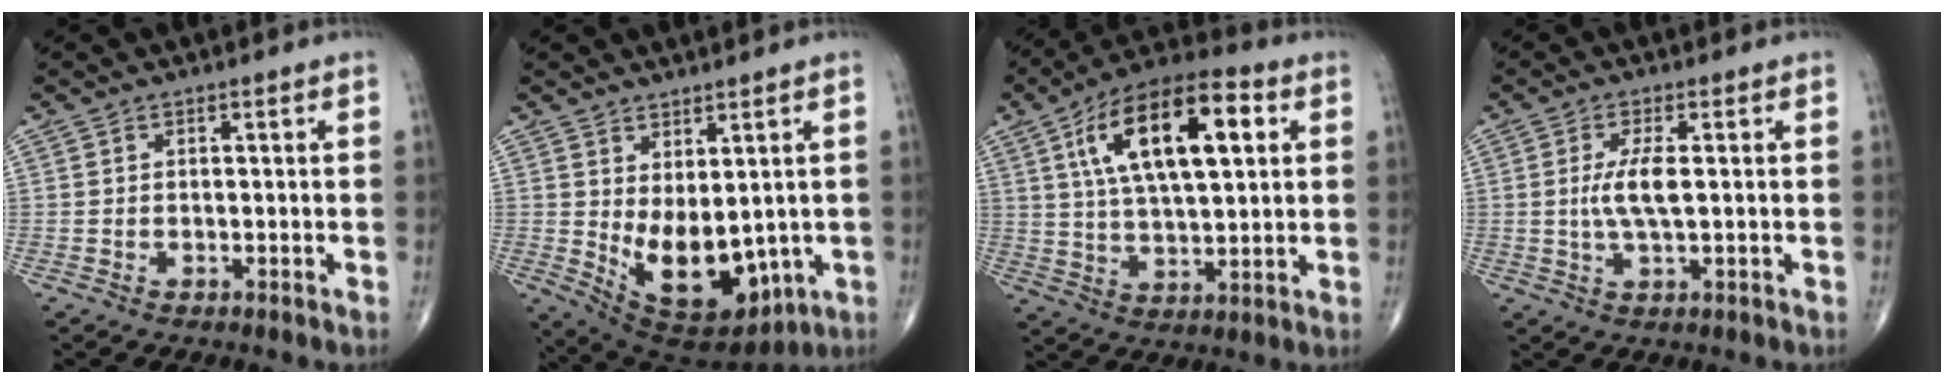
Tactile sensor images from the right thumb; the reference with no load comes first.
{"total": 13.2, "force": [-0.4, 6.9, 11.3], "torque": [-0.160, -0.025, 0.026]}
{"total": 19.2, "force": [5.8, 8.0, 16.4], "torque": [-0.270, 0.007, 0.093]}
{"total": 5.1, "force": [0.4, 1.2, 5.0], "torque": [-0.111, -0.008, 0.006]}